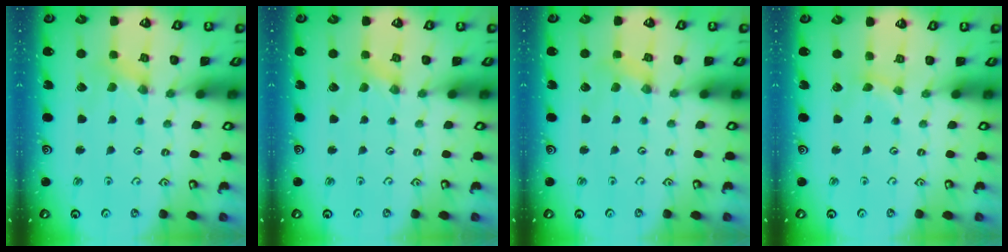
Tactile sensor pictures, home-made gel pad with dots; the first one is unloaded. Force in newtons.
{"total": 1.0, "press": 1.0, "slide": 0.2}
{"total": 1.9, "press": 1.9, "slide": 0.3}
{"total": 2.3, "press": 2.3, "slide": 0.3}